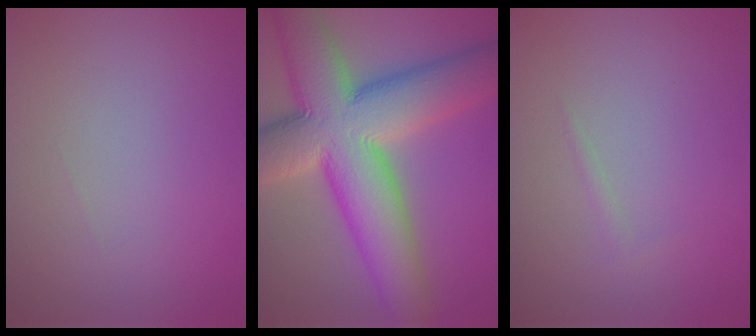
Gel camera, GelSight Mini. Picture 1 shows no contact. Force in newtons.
{"total": 14.4, "press": 14.4, "slide": 0.9}
{"total": 0.6, "press": 0.5, "slide": 0.1}